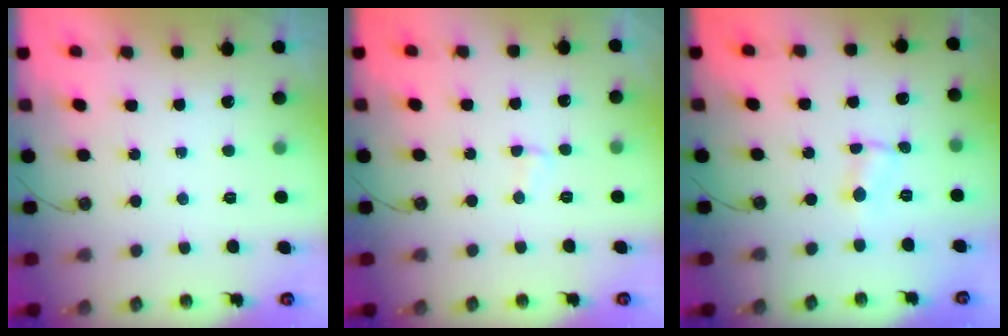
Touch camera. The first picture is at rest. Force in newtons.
{"total": 2.3, "press": 2.3, "slide": 0.5}
{"total": 1.2, "press": 1.2, "slide": 0.2}